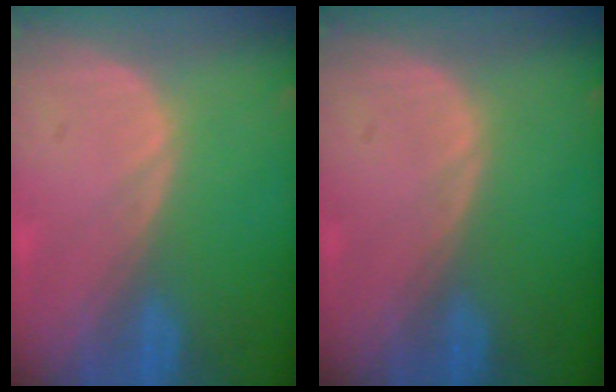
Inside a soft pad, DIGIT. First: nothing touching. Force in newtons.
{"total": 0.0}